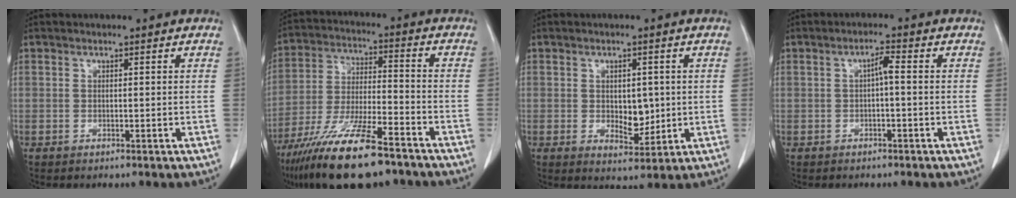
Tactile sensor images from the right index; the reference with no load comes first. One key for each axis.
{"total": 17.7, "fx": -12.7, "fy": 3.0, "fz": 12.0, "tx": -0.232, "ty": -0.037, "tz": -0.227}
{"total": 4.8, "fx": 0.2, "fy": 2.8, "fz": 3.9, "tx": -0.053, "ty": -0.001, "tz": 0.016}
{"total": 2.2, "fx": -0.1, "fy": 0.3, "fz": 2.1, "tx": -0.036, "ty": 0.005, "tz": -0.002}